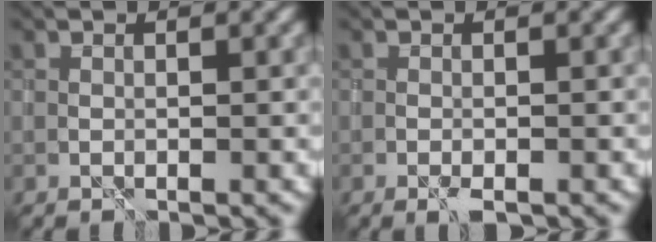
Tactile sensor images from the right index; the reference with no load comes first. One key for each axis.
{"total": 1.2, "fx": -0.8, "fy": 0.2, "fz": 0.8, "tx": -0.019, "ty": -0.004, "tz": -0.015}